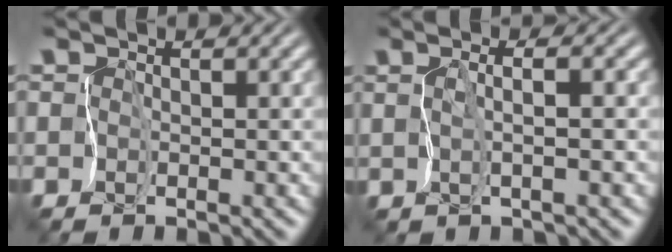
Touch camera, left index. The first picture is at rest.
{"total": 1.2, "force": [0.2, -0.5, 1.0], "torque": [-0.007, -0.010, 0.005]}